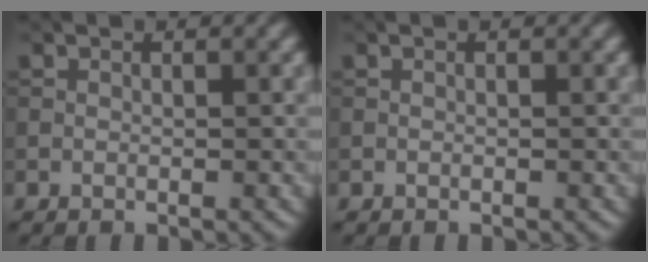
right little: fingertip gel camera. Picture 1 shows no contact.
{"total": 0.0}